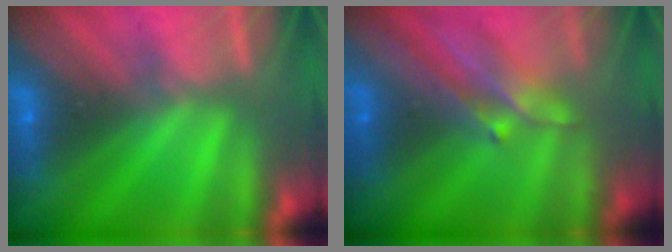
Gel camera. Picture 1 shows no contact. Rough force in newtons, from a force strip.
{"total": 2.9}